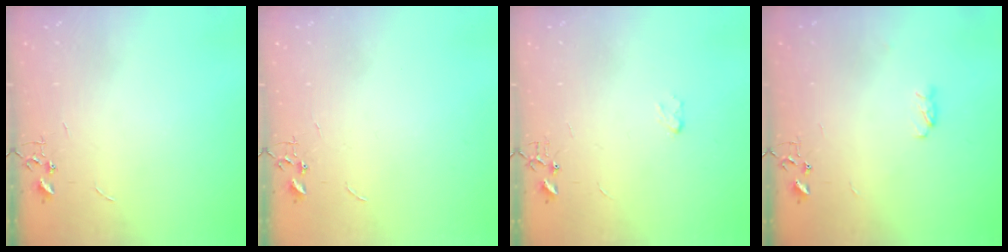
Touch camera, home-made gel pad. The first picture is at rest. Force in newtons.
{"total": 0.0}
{"total": 3.2, "press": 3.2, "slide": 0.4}
{"total": 3.5, "press": 3.3, "slide": 1.1}